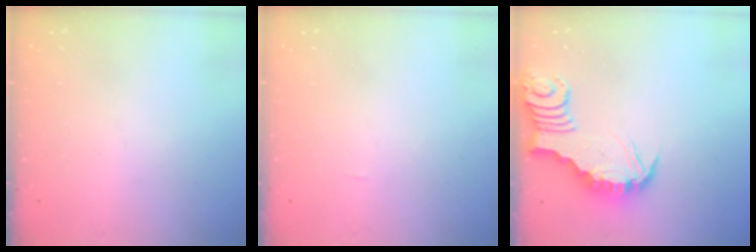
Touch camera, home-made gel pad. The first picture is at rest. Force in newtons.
{"total": 0.0}
{"total": 3.4, "press": 3.4, "slide": 0.1}